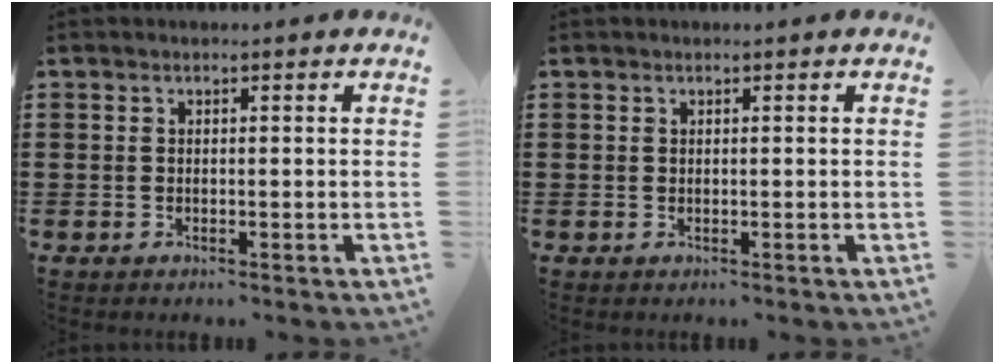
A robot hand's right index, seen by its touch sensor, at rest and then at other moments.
{"total": 0.0}